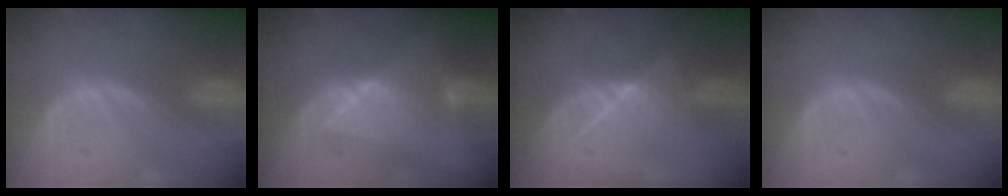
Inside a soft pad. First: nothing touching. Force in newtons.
{"total": 7.3, "press": 7.2, "slide": 1.5}
{"total": 6.5, "press": 6.3, "slide": 1.5}
{"total": 0.0}